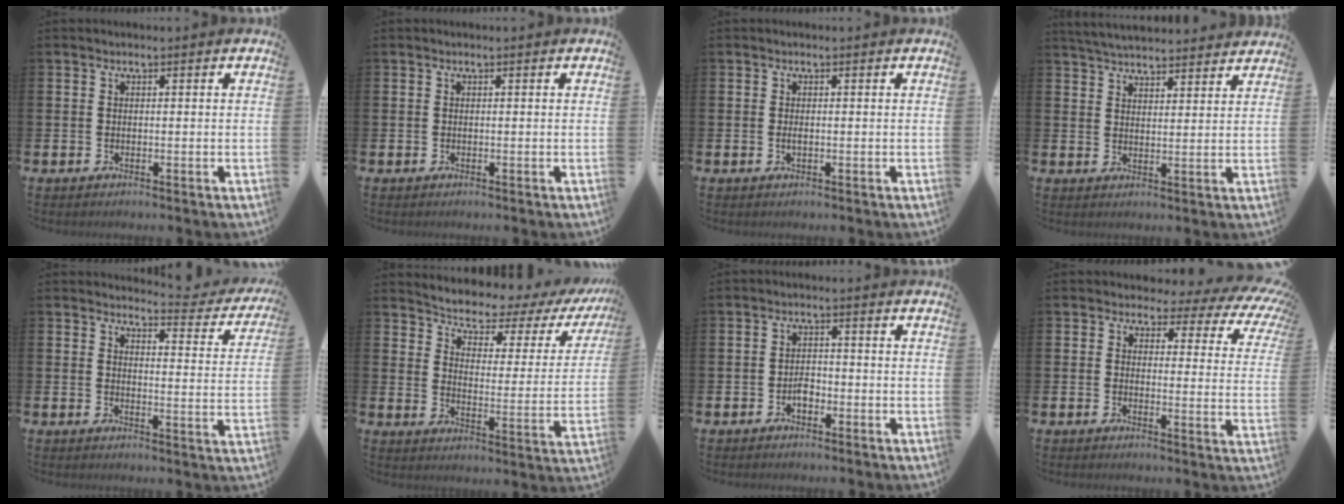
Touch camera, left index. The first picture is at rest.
{"total": 0.0}
{"total": 0.7, "force": [0.0, 0.2, 0.6], "torque": [-0.013, 0.001, -0.001]}
{"total": 4.8, "force": [4.7, 0.5, 0.4], "torque": [-0.017, -0.029, 0.084]}
{"total": 3.4, "force": [3.2, 0.9, 0.5], "torque": [0.000, -0.031, 0.047]}
{"total": 5.1, "force": [4.7, 1.5, 1.2], "torque": [-0.049, -0.044, 0.072]}
{"total": 1.9, "force": [-0.8, 1.2, 1.2], "torque": [-0.022, 0.004, -0.017]}
{"total": 3.0, "force": [1.8, 2.1, 1.1], "torque": [-0.020, -0.028, 0.018]}